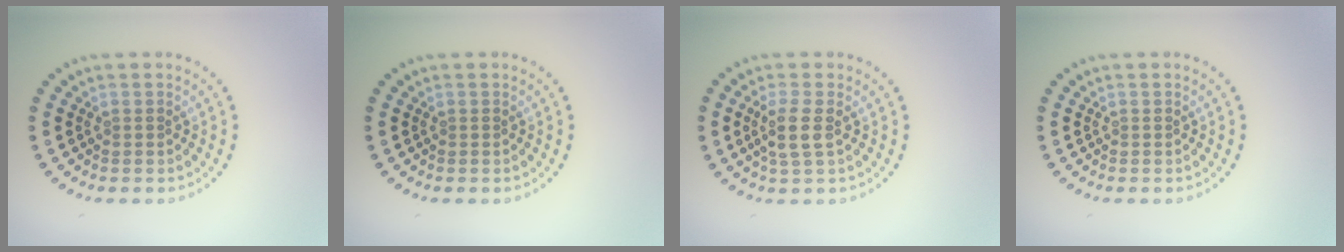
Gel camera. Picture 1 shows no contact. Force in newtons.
{"total": 0.0}
{"total": 2.4, "press": 2.0, "slide": 1.3}
{"total": 0.0}